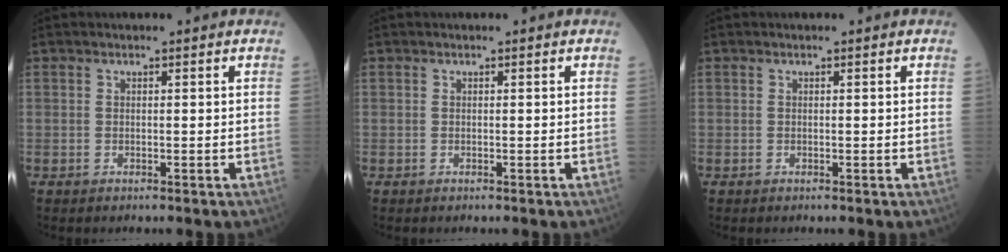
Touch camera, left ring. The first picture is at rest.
{"total": 0.0}
{"total": 0.0}